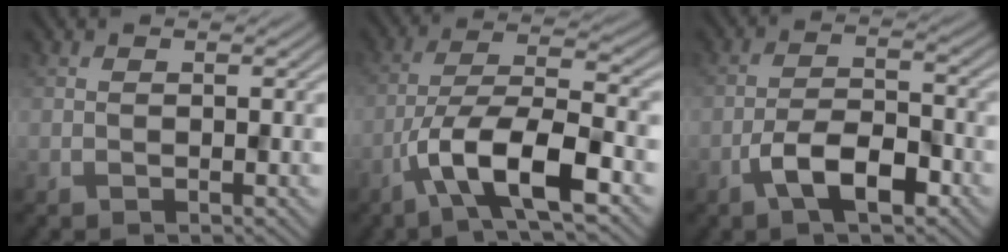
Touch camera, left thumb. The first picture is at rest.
{"total": 10.8, "force": [-5.3, 3.3, 8.8], "torque": [-0.160, -0.003, -0.104]}
{"total": 6.7, "force": [-3.6, 2.6, 5.0], "torque": [-0.092, 0.006, -0.072]}